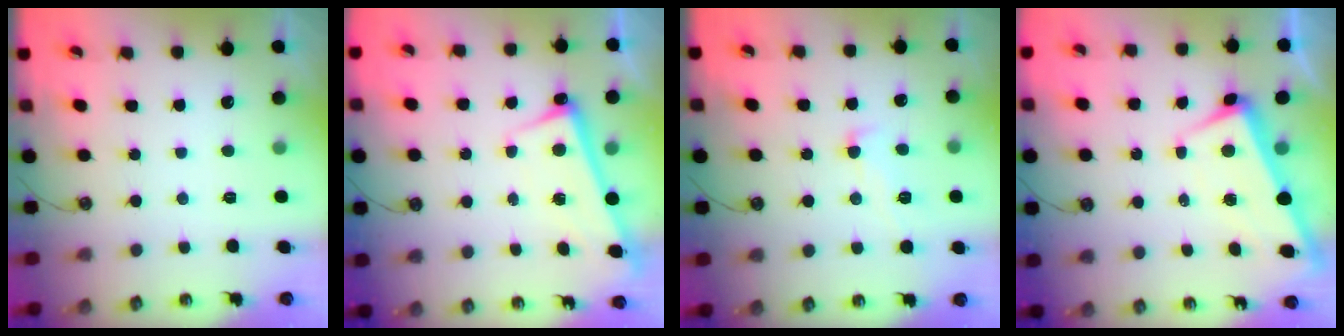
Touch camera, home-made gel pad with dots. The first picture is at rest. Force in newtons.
{"total": 2.9, "press": 2.8, "slide": 0.7}
{"total": 0.9, "press": 0.2, "slide": 0.9}
{"total": 1.2, "press": 1.1, "slide": 0.5}